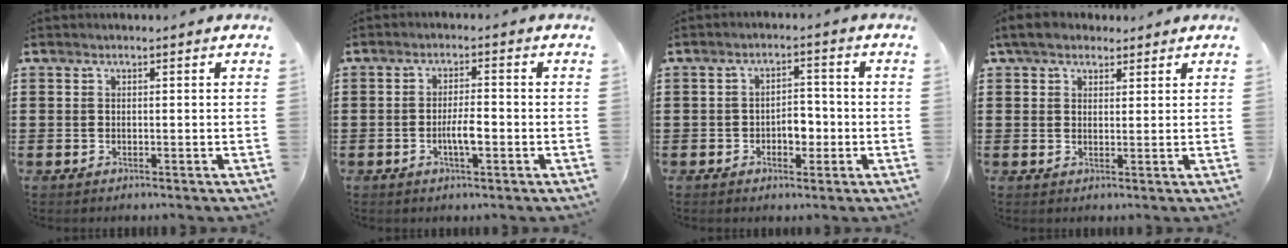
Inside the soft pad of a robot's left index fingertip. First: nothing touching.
{"total": 3.9, "force": [-1.0, 1.0, 3.6], "torque": [-0.070, 0.002, -0.021]}
{"total": 3.9, "force": [-1.1, 2.2, 3.0], "torque": [-0.050, 0.003, -0.025]}
{"total": 4.1, "force": [3.2, 2.1, 1.5], "torque": [-0.041, 0.008, 0.059]}